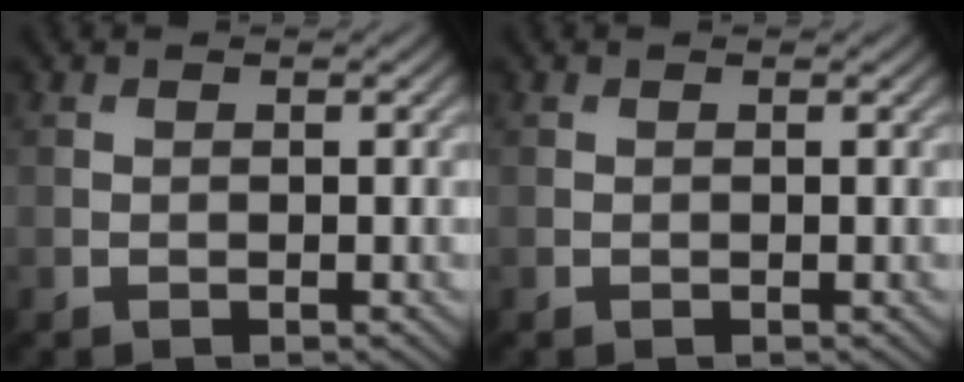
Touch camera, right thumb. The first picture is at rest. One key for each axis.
{"total": 0.0}